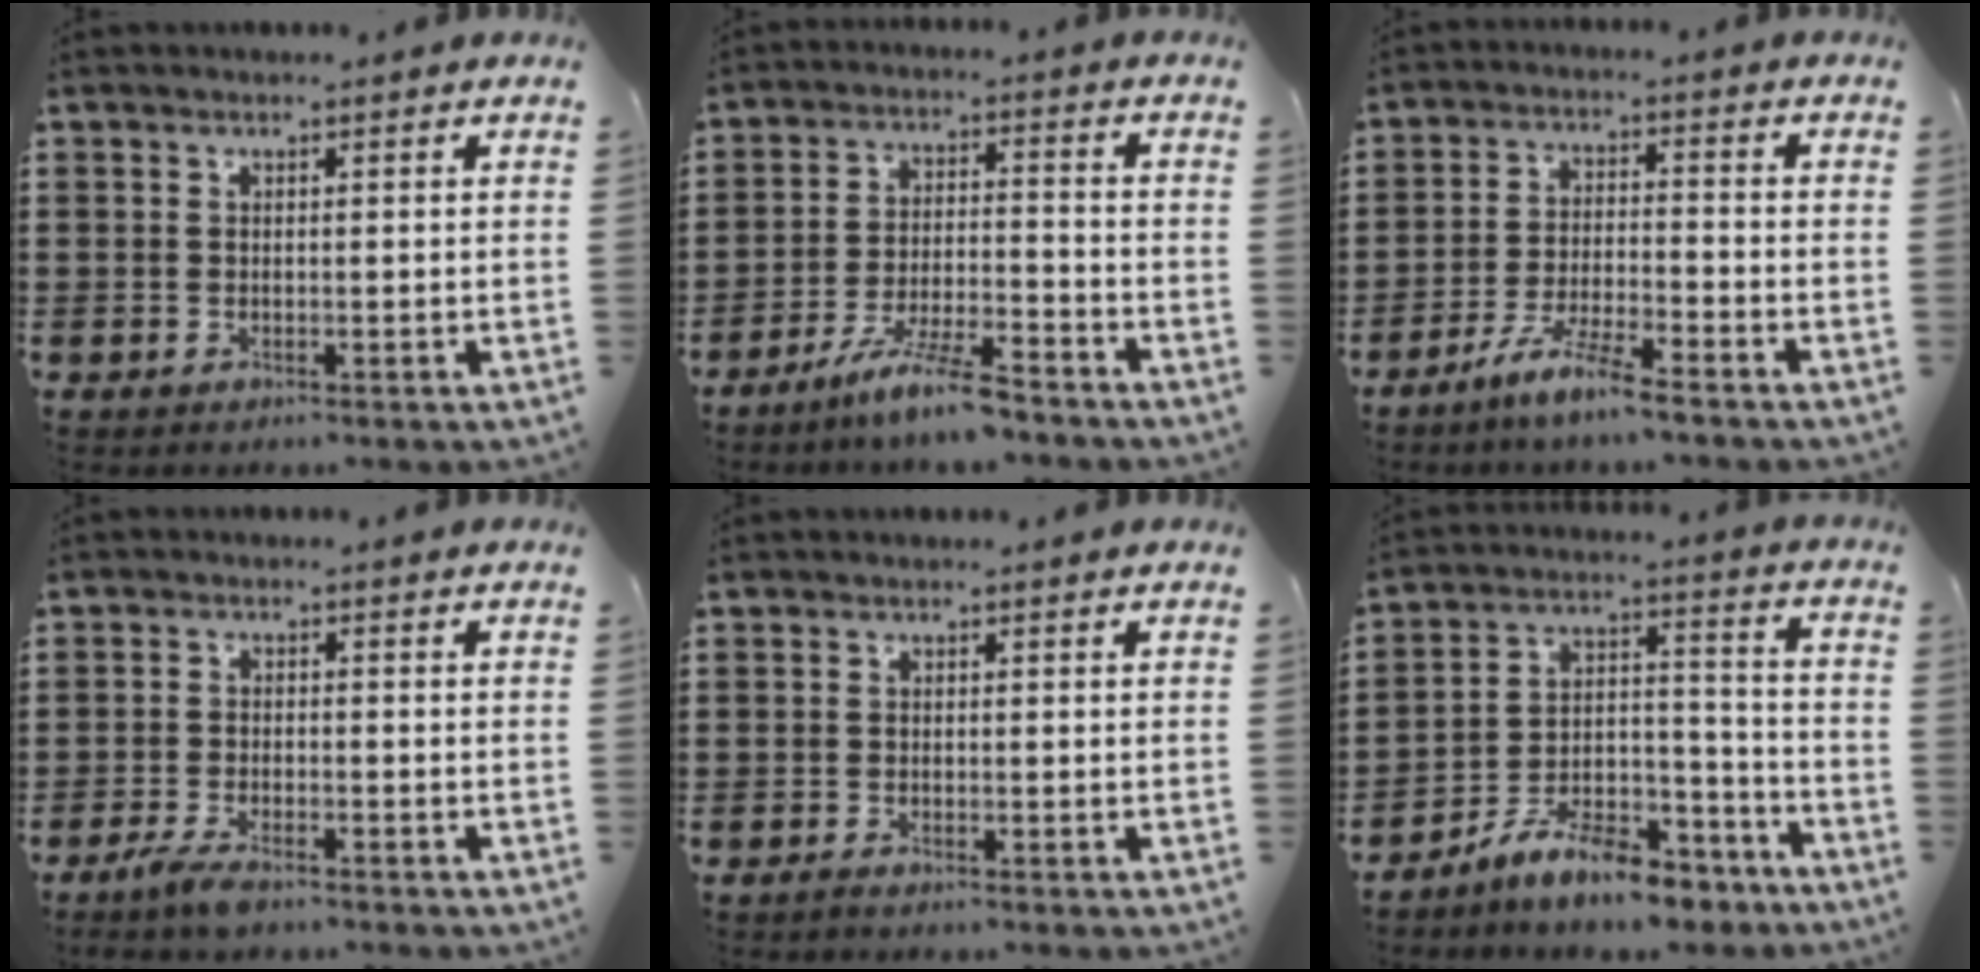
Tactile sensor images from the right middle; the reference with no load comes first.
{"total": 7.5, "force": [-6.2, 0.4, 4.3], "torque": [-0.093, -0.007, -0.118]}
{"total": 6.0, "force": [-5.1, 0.0, 3.3], "torque": [-0.072, -0.011, -0.098]}
{"total": 3.0, "force": [-2.1, 0.5, 2.0], "torque": [-0.055, -0.005, -0.045]}
{"total": 0.5, "force": [-0.4, 0.0, 0.3], "torque": [-0.008, -0.005, -0.006]}
{"total": 9.9, "force": [-8.8, 2.3, 3.8], "torque": [-0.057, 0.035, -0.166]}